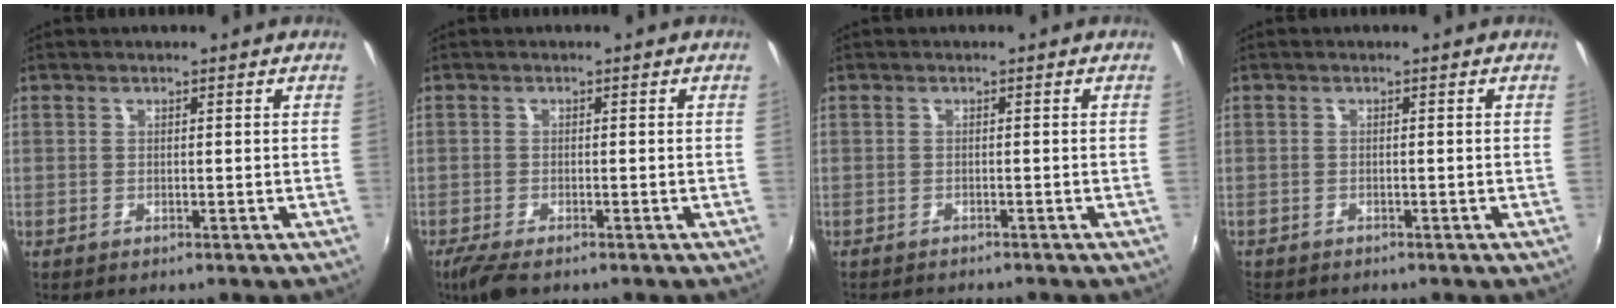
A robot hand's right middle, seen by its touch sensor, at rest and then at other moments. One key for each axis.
{"total": 4.5, "fx": -3.3, "fy": 1.2, "fz": 2.8, "tx": -0.068, "ty": -0.018, "tz": -0.061}
{"total": 3.0, "fx": -2.8, "fy": 0.5, "fz": 0.8, "tx": -0.024, "ty": -0.014, "tz": -0.046}
{"total": 2.0, "fx": -1.8, "fy": 0.8, "fz": 0.4, "tx": -0.015, "ty": -0.008, "tz": -0.032}